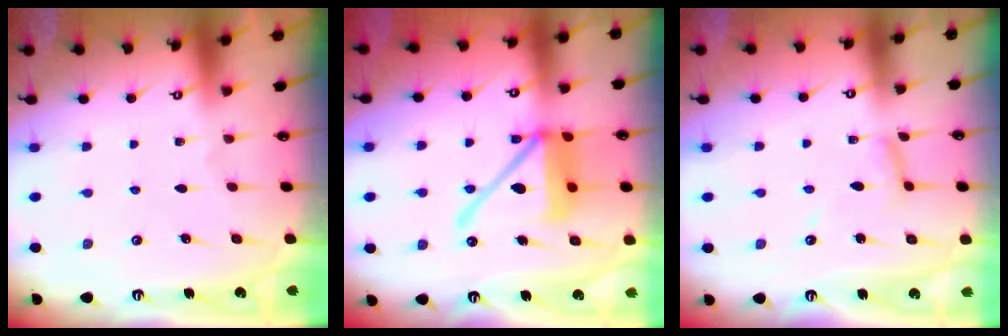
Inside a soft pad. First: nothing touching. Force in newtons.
{"total": 14.7, "press": 14.6, "slide": 2.0}
{"total": 6.7, "press": 6.7, "slide": 0.4}